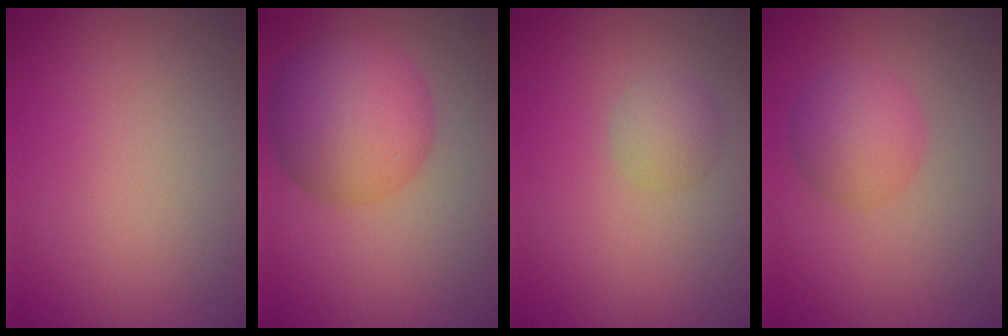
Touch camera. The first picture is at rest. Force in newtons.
{"total": 7.8, "press": 7.8, "slide": 0.4}
{"total": 2.0, "press": 2.0, "slide": 0.0}
{"total": 3.7, "press": 3.7, "slide": 0.1}